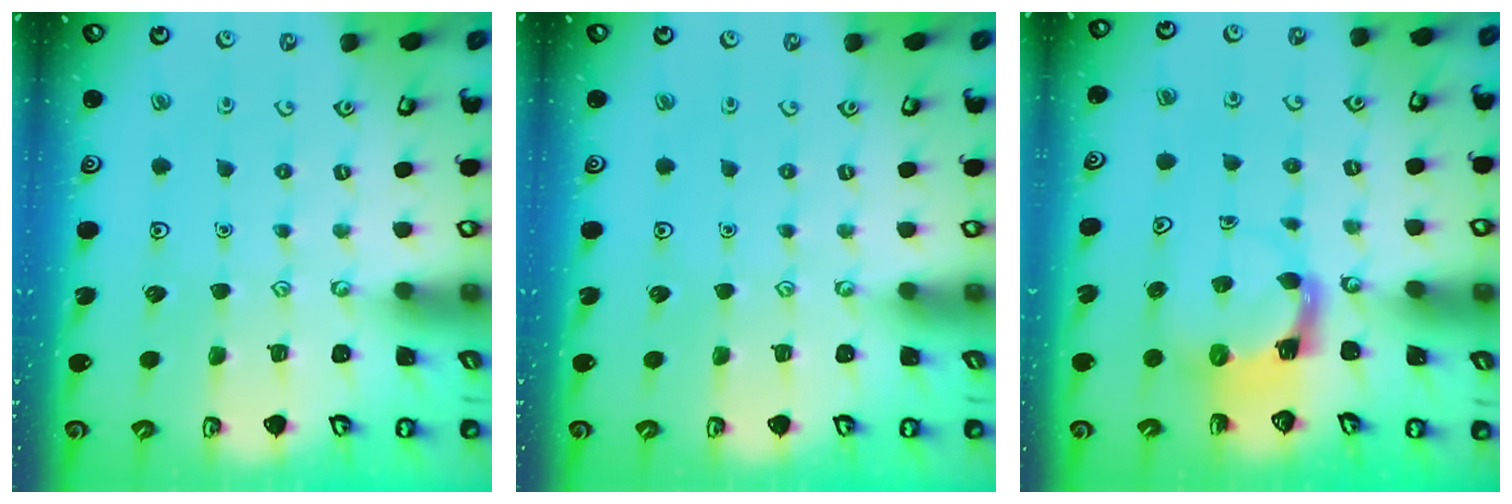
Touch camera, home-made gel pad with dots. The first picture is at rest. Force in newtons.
{"total": 0.0}
{"total": 3.7, "press": 3.6, "slide": 0.7}